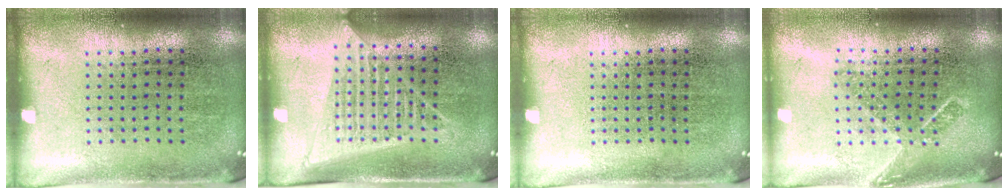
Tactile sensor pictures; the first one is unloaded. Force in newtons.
{"total": 1.3, "press": 1.2, "slide": 0.5}
{"total": 0.0}
{"total": 1.6, "press": 1.2, "slide": 1.1}